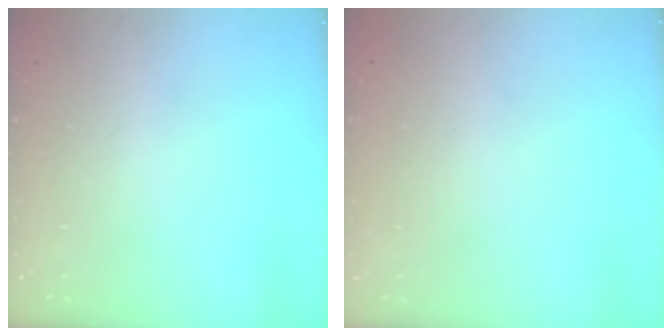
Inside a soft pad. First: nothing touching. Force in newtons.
{"total": 0.0}